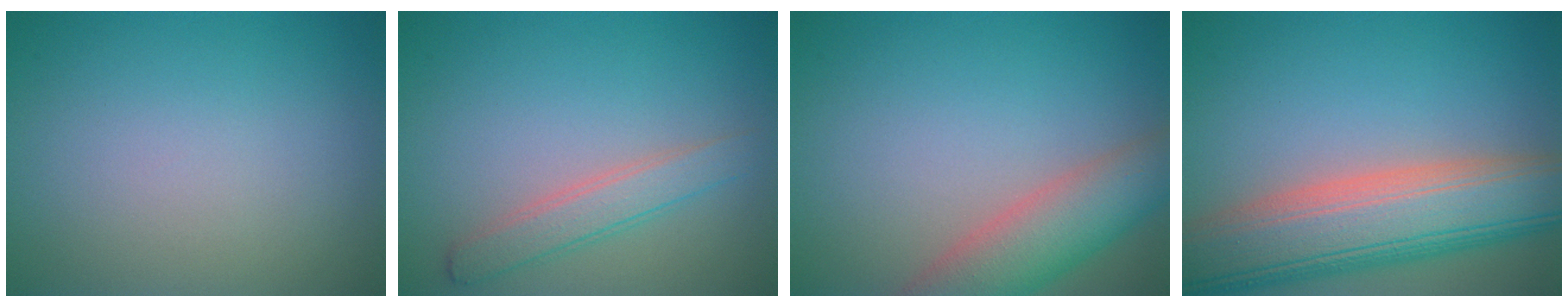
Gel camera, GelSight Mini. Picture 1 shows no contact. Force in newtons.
{"total": 2.6, "press": 2.6, "slide": 0.1}
{"total": 6.1, "press": 6.1, "slide": 0.5}
{"total": 10.9, "press": 10.9, "slide": 0.9}